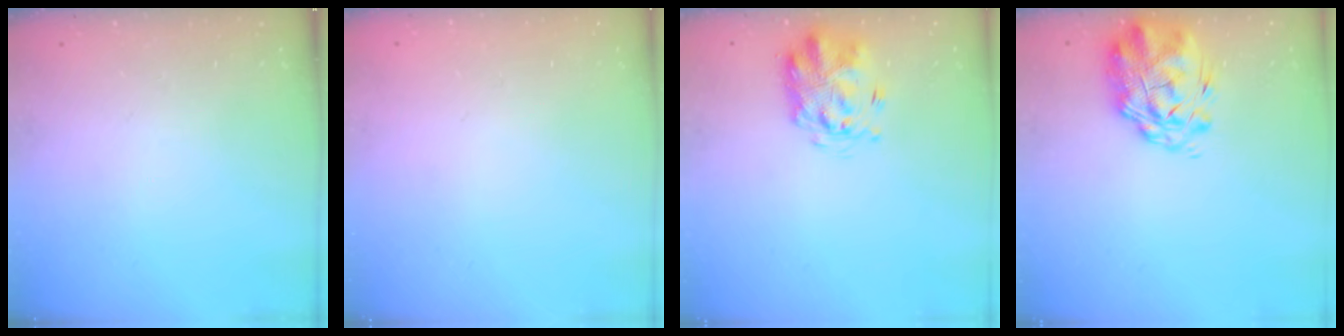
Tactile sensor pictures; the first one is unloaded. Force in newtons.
{"total": 1.8, "press": 1.8, "slide": 0.2}
{"total": 3.2, "press": 3.1, "slide": 0.9}
{"total": 3.3, "press": 2.8, "slide": 1.7}